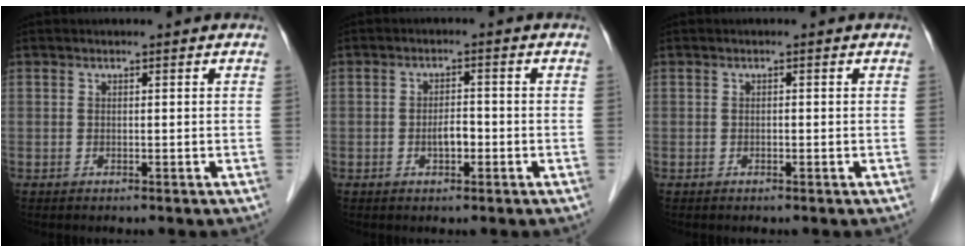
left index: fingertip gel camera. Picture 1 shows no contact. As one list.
[{"total": 2.6, "force": [-0.9, 1.1, 2.2], "torque": [-0.037, 0.004, -0.013]}, {"total": 0.0}]